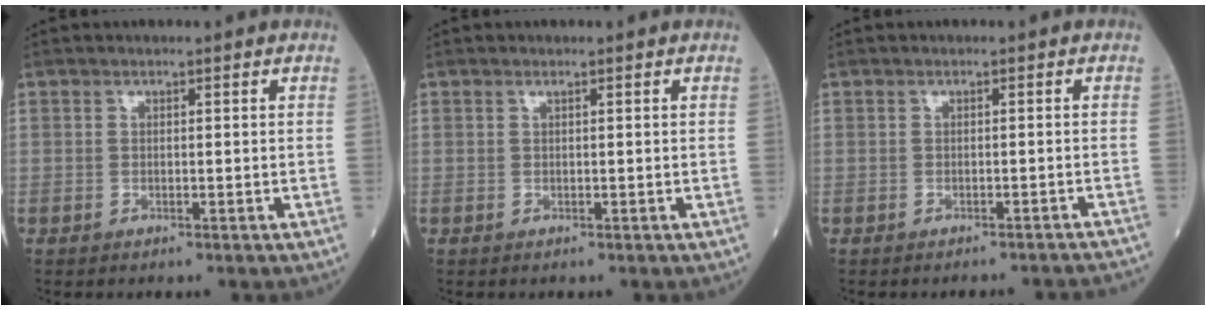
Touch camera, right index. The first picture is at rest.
{"total": 0.0}
{"total": 7.7, "force": [-7.5, 0.8, 1.7], "torque": [-0.015, -0.008, -0.073]}